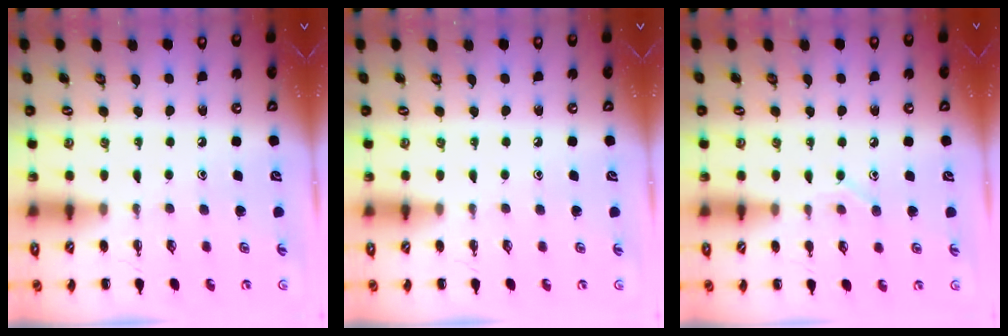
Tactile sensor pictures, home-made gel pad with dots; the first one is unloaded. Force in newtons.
{"total": 0.0}
{"total": 7.0, "press": 6.9, "slide": 1.2}